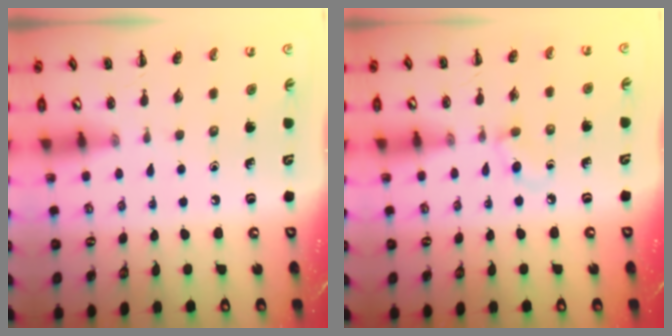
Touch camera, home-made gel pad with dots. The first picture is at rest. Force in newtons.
{"total": 3.7, "press": 3.4, "slide": 1.5}